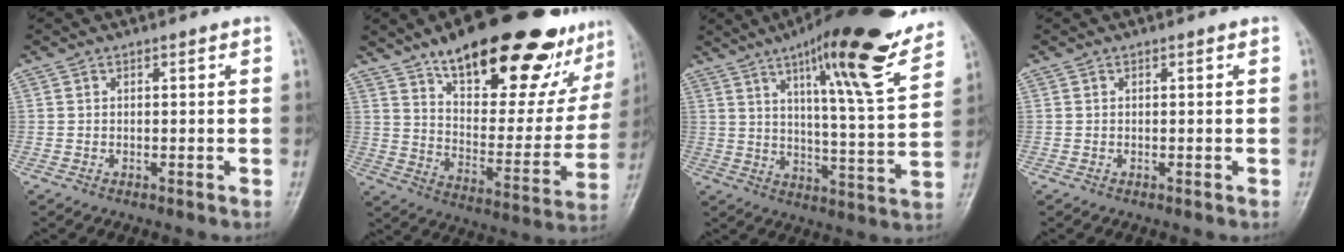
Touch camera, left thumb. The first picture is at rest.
{"total": 31.3, "force": [20.2, 11.5, 21.0], "torque": [-0.260, -0.069, 0.301]}
{"total": 21.6, "force": [13.8, 3.5, 16.2], "torque": [-0.212, -0.058, 0.204]}
{"total": 0.0}